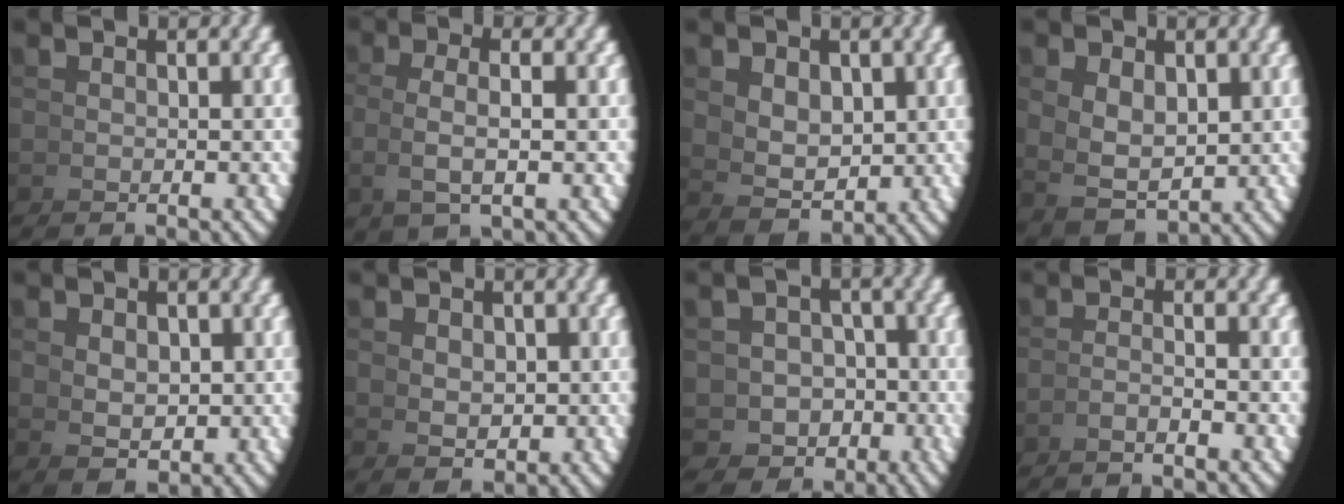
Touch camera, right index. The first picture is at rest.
{"total": 2.9, "force": [0.6, 0.3, 2.8], "torque": [-0.050, 0.006, 0.018]}
{"total": 3.4, "force": [1.1, 2.2, 2.5], "torque": [-0.046, -0.010, 0.035]}
{"total": 4.0, "force": [1.1, 2.6, 2.8], "torque": [-0.063, -0.009, 0.034]}
{"total": 1.5, "force": [0.8, 0.5, 1.2], "torque": [-0.016, -0.009, 0.032]}
{"total": 1.2, "force": [0.7, 0.3, 0.9], "torque": [-0.007, -0.007, 0.029]}
{"total": 9.0, "force": [-3.0, 7.9, 3.2], "torque": [-0.062, -0.038, -0.042]}
{"total": 2.0, "force": [-1.2, -1.3, 0.9], "torque": [-0.006, 0.007, -0.024]}